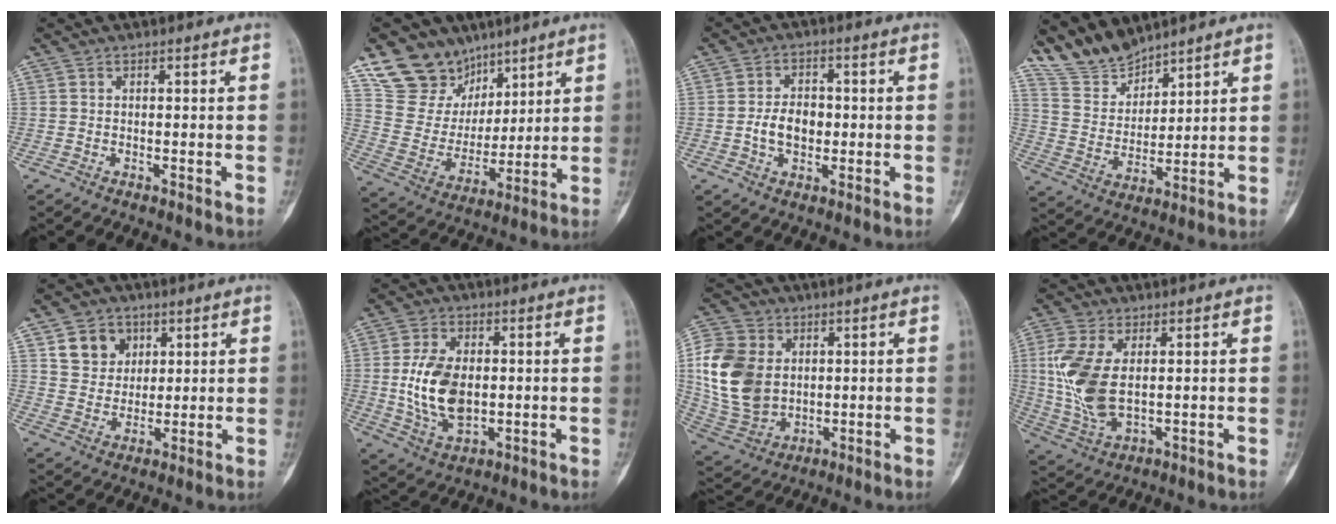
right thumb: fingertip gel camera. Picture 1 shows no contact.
{"total": 14.1, "force": [9.9, 9.8, 2.2], "torque": [0.000, -0.059, 0.199]}
{"total": 6.2, "force": [-0.7, 4.4, 4.4], "torque": [-0.063, 0.010, -0.013]}
{"total": 8.6, "force": [8.0, 2.9, 1.0], "torque": [-0.007, -0.051, 0.174]}
{"total": 8.2, "force": [3.5, 6.8, 2.8], "torque": [-0.013, -0.014, 0.064]}
{"total": 12.6, "force": [0.0, 7.9, 9.9], "torque": [-0.177, -0.004, 0.011]}
{"total": 16.2, "force": [1.9, 12.5, 10.2], "torque": [-0.192, -0.005, 0.045]}
{"total": 12.6, "force": [1.4, 6.9, 10.4], "torque": [-0.228, -0.009, 0.036]}